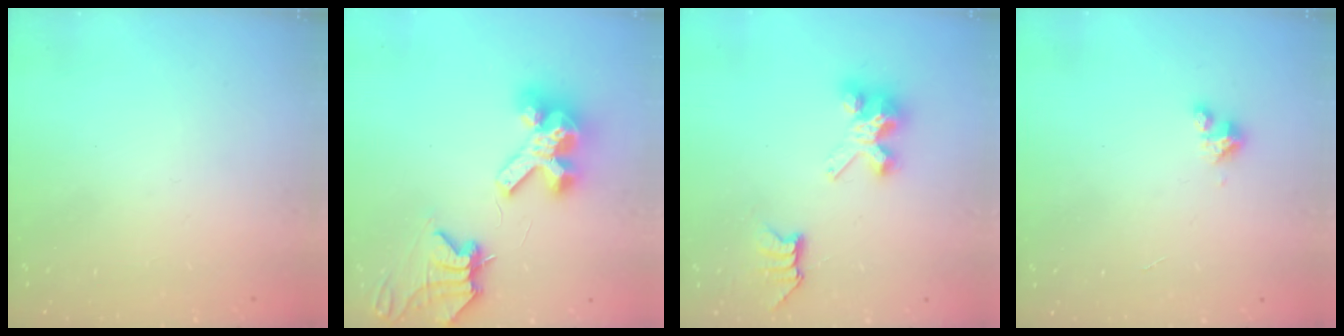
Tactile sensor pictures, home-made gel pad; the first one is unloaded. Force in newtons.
{"total": 13.2, "press": 13.1, "slide": 1.6}
{"total": 6.6, "press": 6.6, "slide": 0.1}
{"total": 2.0, "press": 2.0, "slide": 0.3}